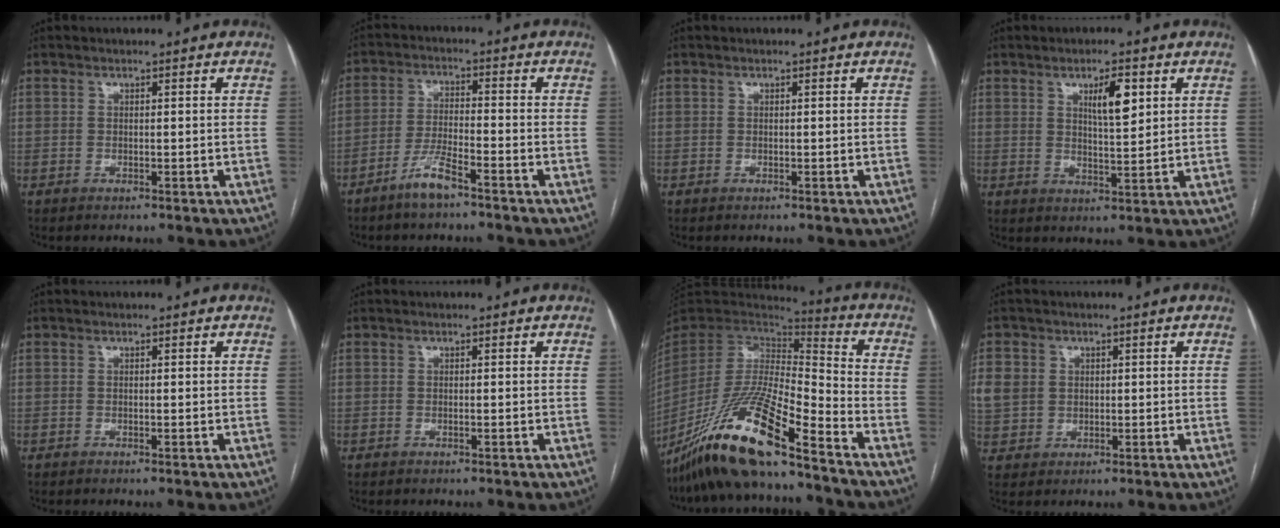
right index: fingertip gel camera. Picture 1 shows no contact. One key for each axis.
{"total": 5.4, "fx": -4.0, "fy": 0.5, "fz": 3.6, "tx": -0.079, "ty": -0.006, "tz": -0.081}
{"total": 0.0}
{"total": 5.7, "fx": 2.4, "fy": 1.3, "fz": 5.0, "tx": -0.088, "ty": 0.000, "tz": 0.043}
{"total": 0.0}
{"total": 0.0}
{"total": 19.8, "fx": -14.4, "fy": 1.8, "fz": 13.4, "tx": -0.289, "ty": -0.038, "tz": -0.274}
{"total": 7.1, "fx": 1.6, "fy": 6.4, "fz": 2.6, "tx": -0.073, "ty": 0.014, "tz": 0.041}